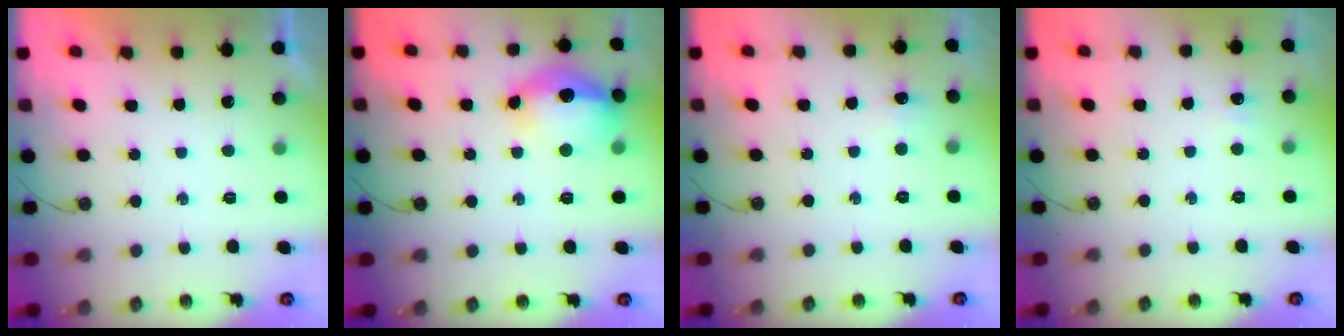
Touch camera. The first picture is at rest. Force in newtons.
{"total": 16.7, "press": 16.3, "slide": 3.5}
{"total": 5.0, "press": 4.9, "slide": 1.1}
{"total": 3.9, "press": 3.8, "slide": 0.5}